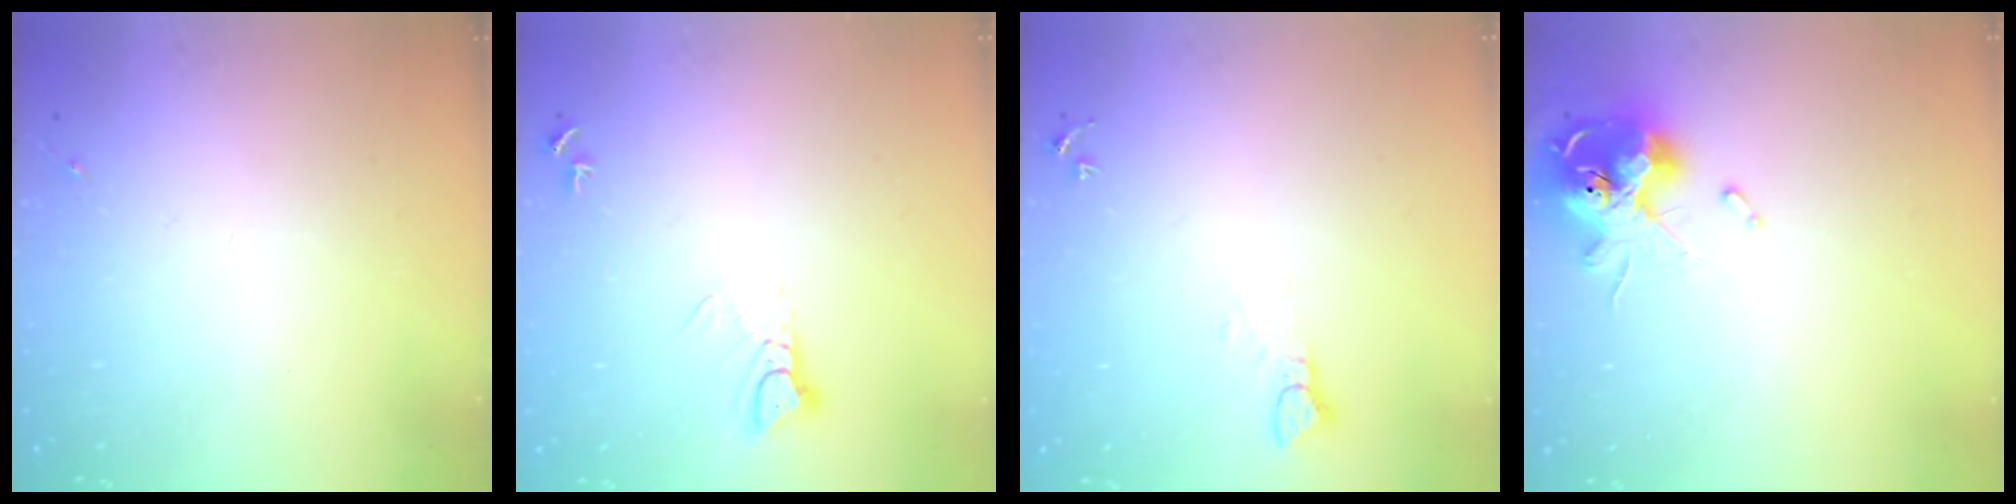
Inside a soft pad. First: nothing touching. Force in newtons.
{"total": 4.9, "press": 4.8, "slide": 0.3}
{"total": 3.7, "press": 3.7, "slide": 0.1}
{"total": 13.9, "press": 13.8, "slide": 1.9}